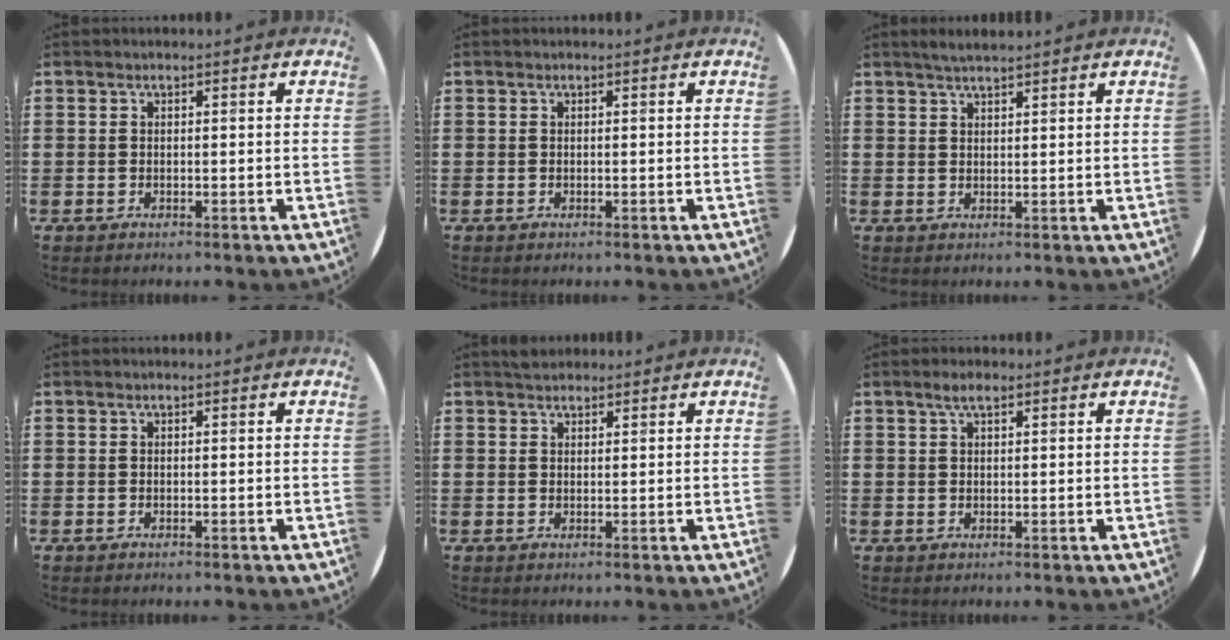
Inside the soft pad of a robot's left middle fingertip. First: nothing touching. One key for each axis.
{"total": 0.0}
{"total": 2.1, "fx": 1.9, "fy": 0.1, "fz": 0.8, "tx": -0.017, "ty": 0.004, "tz": 0.034}
{"total": 0.0}
{"total": 1.6, "fx": 1.5, "fy": 0.6, "fz": 0.0, "tx": 0.006, "ty": 0.002, "tz": 0.027}
{"total": 2.2, "fx": 1.5, "fy": 0.7, "fz": 1.5, "tx": -0.030, "ty": 0.007, "tz": 0.025}